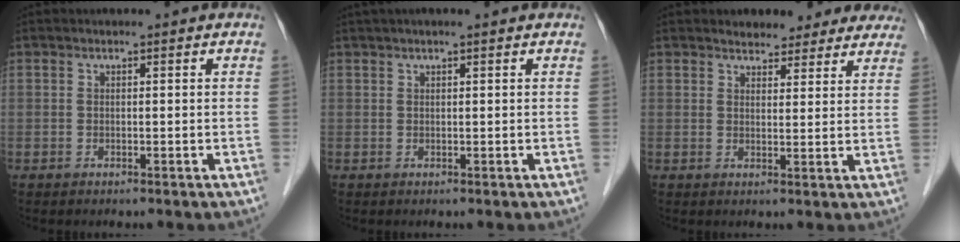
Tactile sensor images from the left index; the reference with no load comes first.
{"total": 3.2, "force": [2.4, 0.1, 2.1], "torque": [-0.028, 0.033, 0.039]}
{"total": 8.7, "force": [7.7, 3.5, 2.0], "torque": [0.001, 0.008, 0.083]}